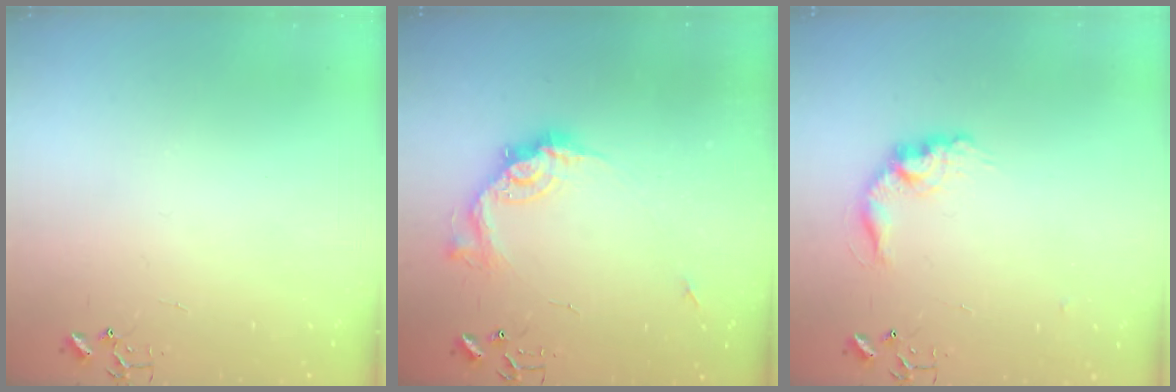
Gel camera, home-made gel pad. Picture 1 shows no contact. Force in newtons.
{"total": 14.2, "press": 14.2, "slide": 1.3}
{"total": 11.9, "press": 11.9, "slide": 0.7}